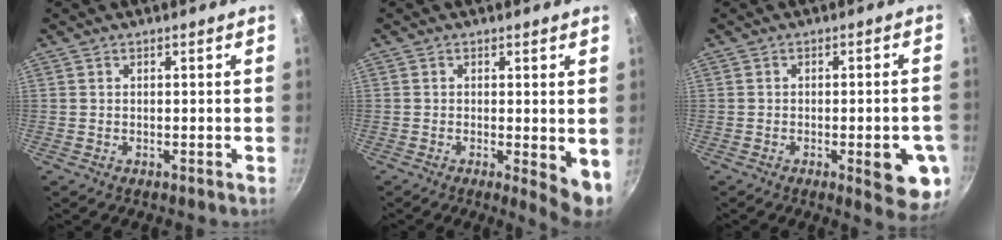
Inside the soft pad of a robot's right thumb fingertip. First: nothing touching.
{"total": 5.6, "force": [-0.3, 1.9, 5.3], "torque": [-0.062, -0.011, -0.003]}
{"total": 9.6, "force": [-2.8, 2.9, 8.7], "torque": [-0.084, 0.007, -0.032]}